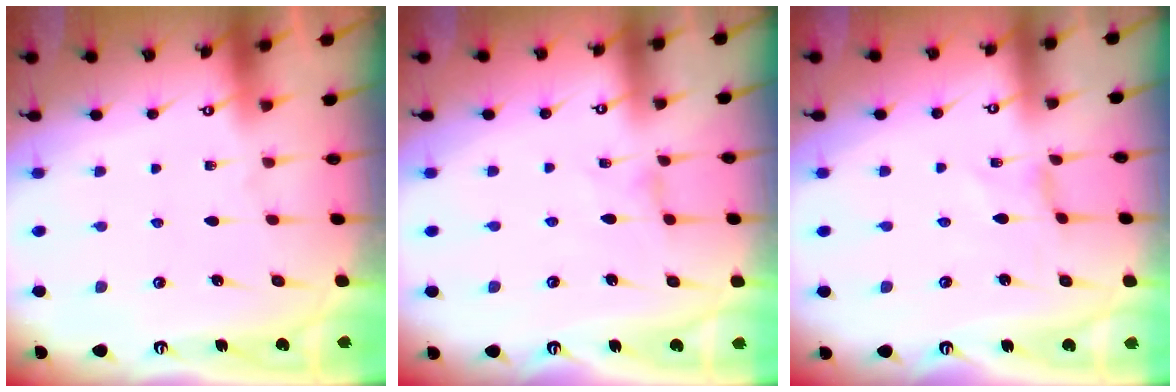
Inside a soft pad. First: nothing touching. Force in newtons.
{"total": 0.0}
{"total": 0.5, "press": 0.5, "slide": 0.2}